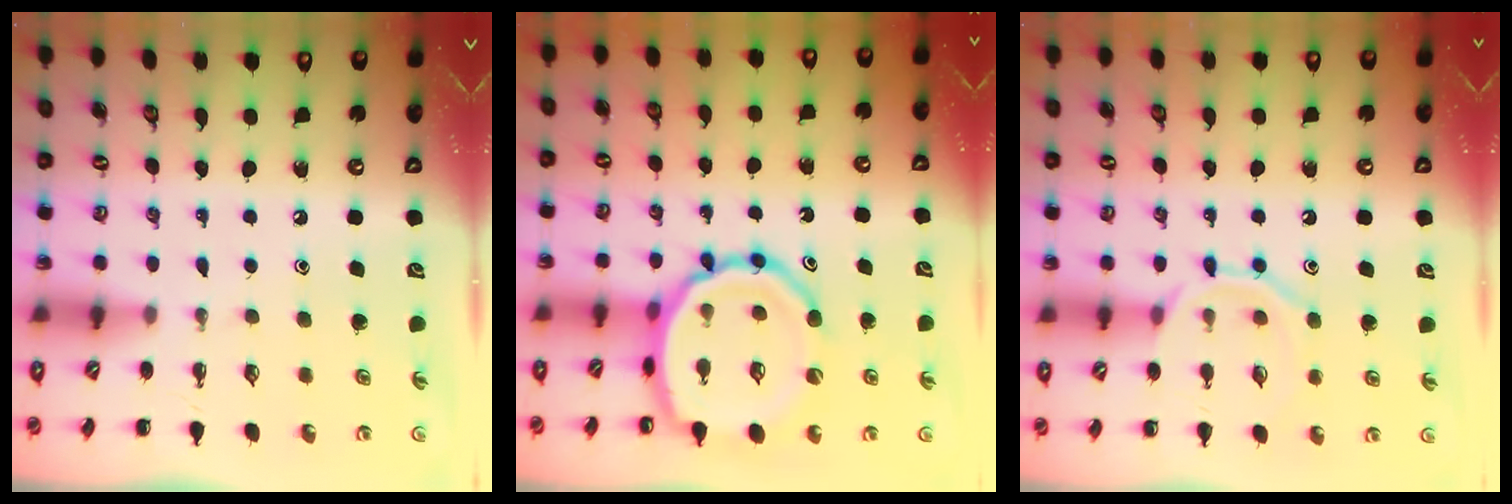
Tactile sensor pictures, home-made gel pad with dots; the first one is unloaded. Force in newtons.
{"total": 16.7, "press": 16.5, "slide": 2.2}
{"total": 9.8, "press": 9.8, "slide": 0.7}